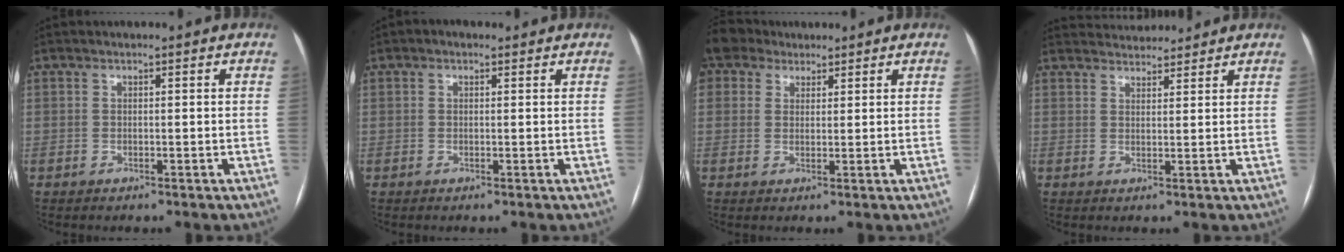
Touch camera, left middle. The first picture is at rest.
{"total": 1.2, "force": [0.7, 0.8, 0.6], "torque": [-0.014, 0.014, 0.006]}
{"total": 6.1, "force": [4.5, 3.9, 1.0], "torque": [-0.027, 0.032, 0.090]}
{"total": 6.8, "force": [6.6, 1.3, 1.1], "torque": [-0.016, 0.025, 0.094]}